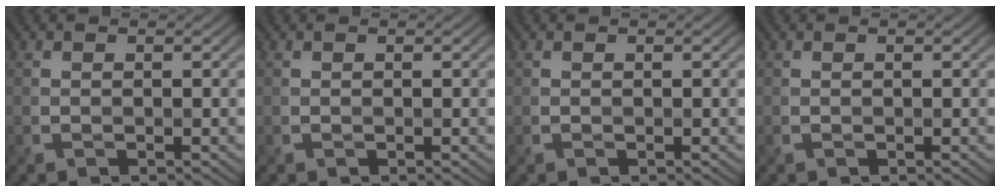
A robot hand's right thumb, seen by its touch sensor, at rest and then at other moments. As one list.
[{"total": 0.0}, {"total": 0.0}, {"total": 0.0}]